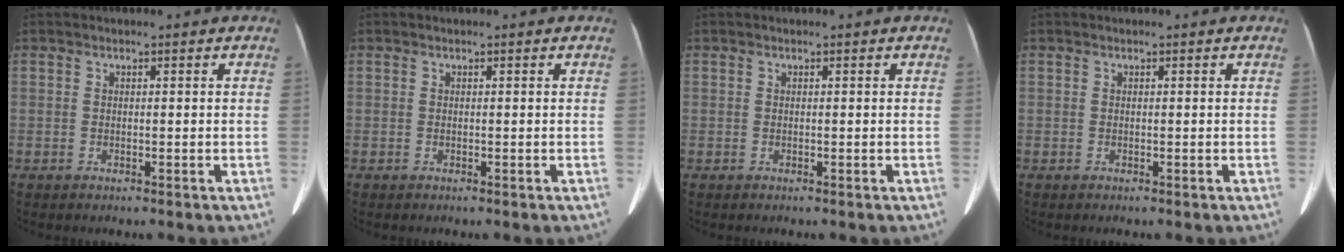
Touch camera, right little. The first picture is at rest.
{"total": 0.0}
{"total": 0.0}
{"total": 0.0}